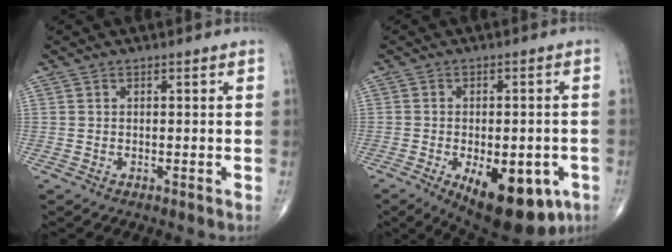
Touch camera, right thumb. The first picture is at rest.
{"total": 16.9, "force": [-7.1, 8.1, 13.0], "torque": [-0.151, 0.002, -0.083]}